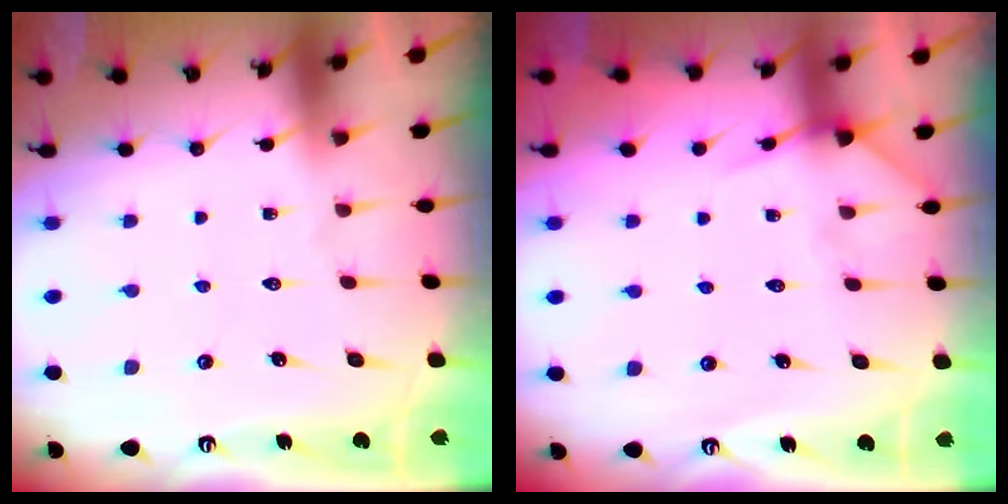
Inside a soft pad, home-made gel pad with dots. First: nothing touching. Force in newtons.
{"total": 4.4, "press": 4.3, "slide": 0.7}